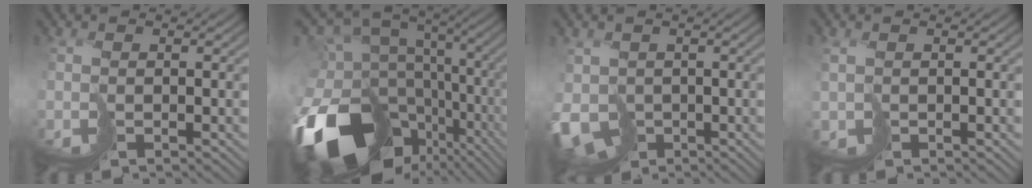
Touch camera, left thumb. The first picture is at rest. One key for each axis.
{"total": 17.6, "fx": -5.5, "fy": 11.8, "fz": 11.8, "tx": -0.264, "ty": -0.034, "tz": -0.049}
{"total": 5.4, "fx": -1.7, "fy": 4.3, "fz": 2.9, "tx": -0.063, "ty": -0.025, "tz": -0.025}
{"total": 1.2, "fx": 0.3, "fy": 1.0, "fz": 0.7, "tx": -0.016, "ty": -0.003, "tz": 0.003}